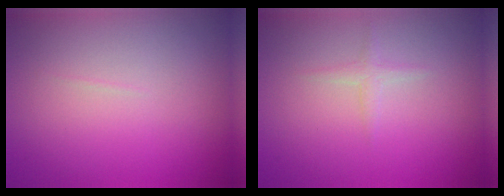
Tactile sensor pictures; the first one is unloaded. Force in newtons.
{"total": 0.9, "press": 0.9, "slide": 0.0}